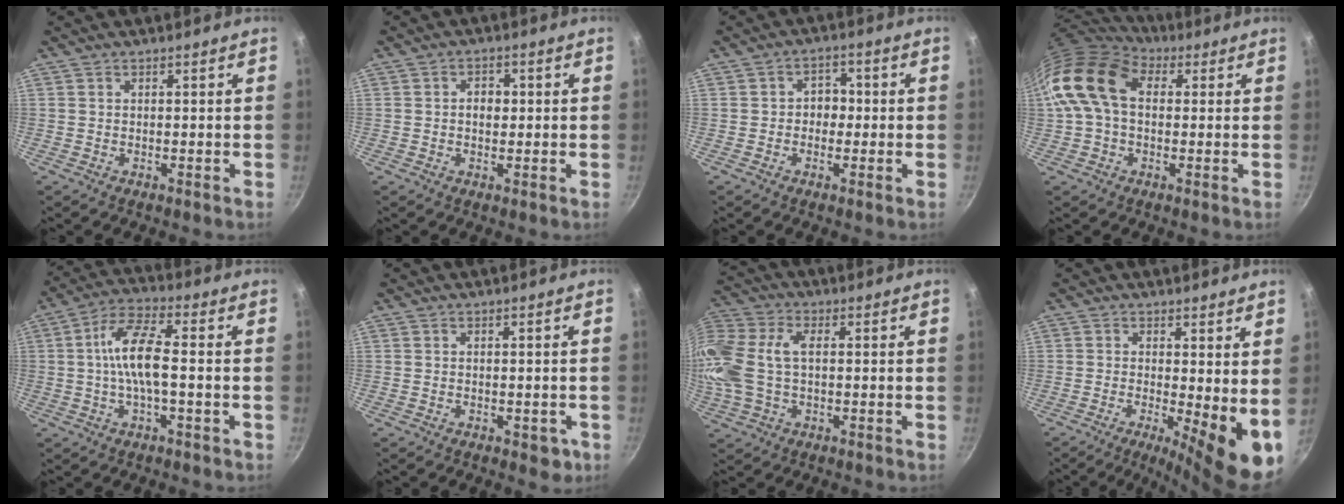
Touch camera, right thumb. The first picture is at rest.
{"total": 3.0, "force": [0.1, 2.3, 1.9], "torque": [-0.014, 0.004, 0.000]}
{"total": 3.8, "force": [-0.5, 3.2, 2.0], "torque": [0.005, 0.011, -0.013]}
{"total": 15.0, "force": [2.7, 10.1, 10.7], "torque": [-0.182, 0.022, 0.030]}
{"total": 9.7, "force": [-0.4, 3.3, 9.1], "torque": [-0.177, 0.029, -0.021]}
{"total": 3.1, "force": [-1.2, 1.7, 2.3], "torque": [-0.019, 0.001, -0.012]}
{"total": 17.4, "force": [0.7, 11.1, 13.4], "torque": [-0.303, 0.024, 0.001]}
{"total": 10.5, "force": [-0.8, 2.8, 10.1], "torque": [-0.124, -0.015, -0.010]}